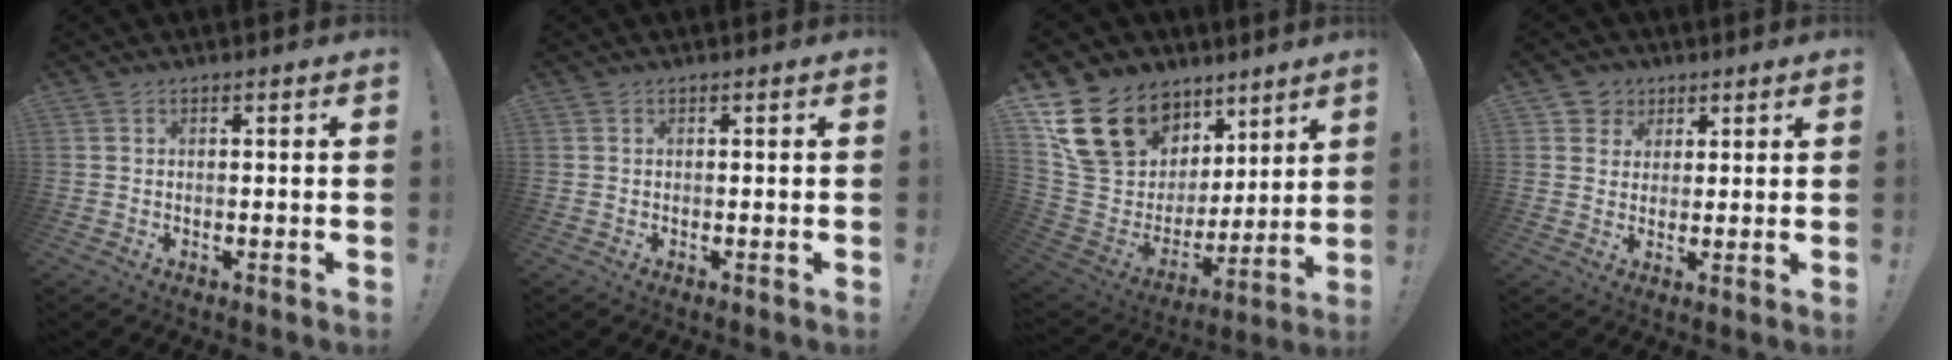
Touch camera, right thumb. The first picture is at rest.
{"total": 0.0}
{"total": 20.7, "force": [12.8, 13.7, 8.7], "torque": [-0.150, -0.076, 0.270]}
{"total": 5.0, "force": [2.1, 4.5, 0.5], "torque": [-0.005, -0.012, 0.039]}